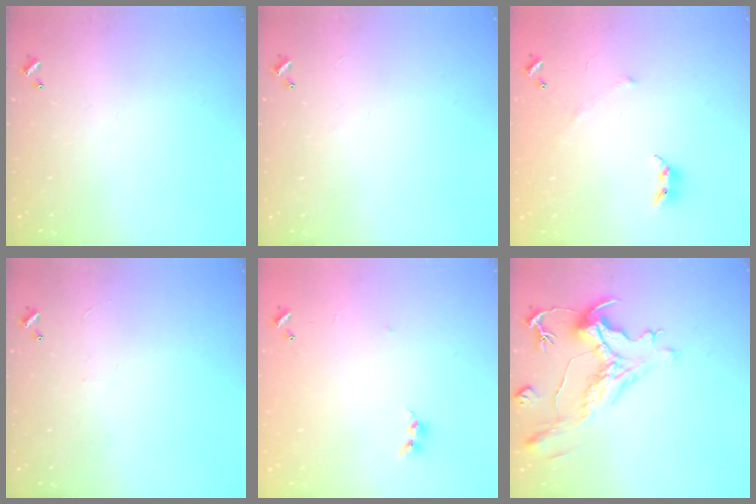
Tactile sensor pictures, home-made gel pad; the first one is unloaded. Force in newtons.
{"total": 0.6, "press": 0.2, "slide": 0.6}
{"total": 4.2, "press": 4.2, "slide": 0.9}
{"total": 1.3, "press": 1.3, "slide": 0.4}
{"total": 6.3, "press": 6.2, "slide": 0.7}
{"total": 1.9, "press": 0.9, "slide": 1.7}